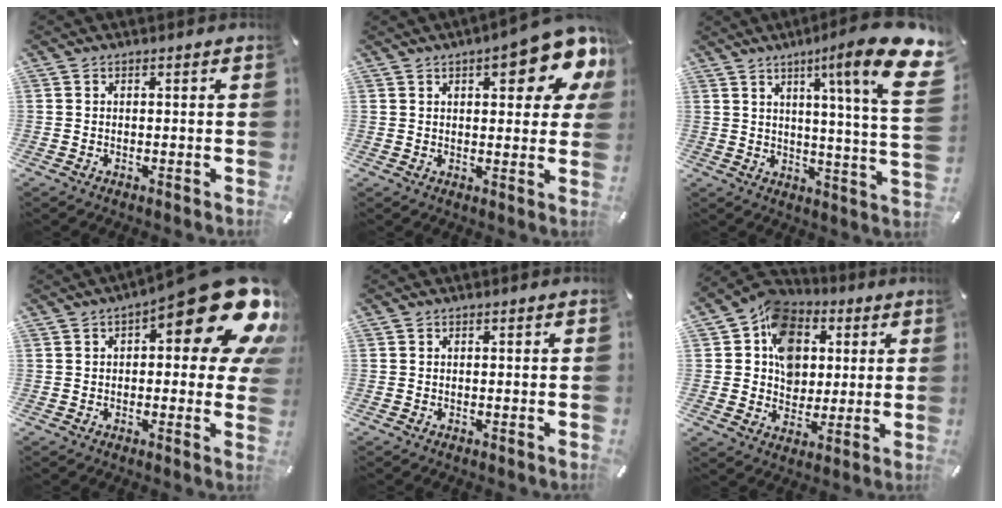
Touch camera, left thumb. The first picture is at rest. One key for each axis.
{"total": 14.2, "fx": 7.2, "fy": 5.2, "fz": 11.0, "tx": -0.135, "ty": -0.039, "tz": 0.114}
{"total": 18.3, "fx": 8.0, "fy": 1.4, "fz": 16.4, "tx": -0.247, "ty": -0.053, "tz": 0.103}
{"total": 21.3, "fx": 10.0, "fy": 7.7, "fz": 17.1, "tx": -0.219, "ty": -0.070, "tz": 0.162}
{"total": 0.0}
{"total": 11.8, "fx": 2.8, "fy": 10.2, "fz": 5.3, "tx": -0.090, "ty": -0.006, "tz": 0.053}